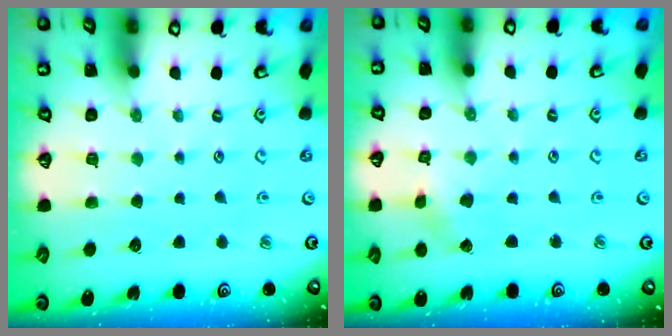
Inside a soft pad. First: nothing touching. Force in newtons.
{"total": 2.5, "press": 2.4, "slide": 0.3}